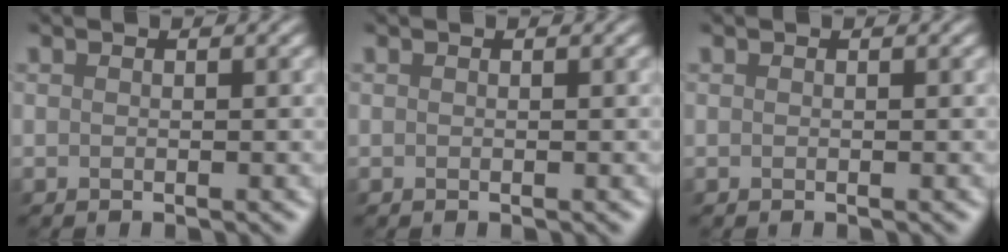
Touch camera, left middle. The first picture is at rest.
{"total": 0.0}
{"total": 0.0}